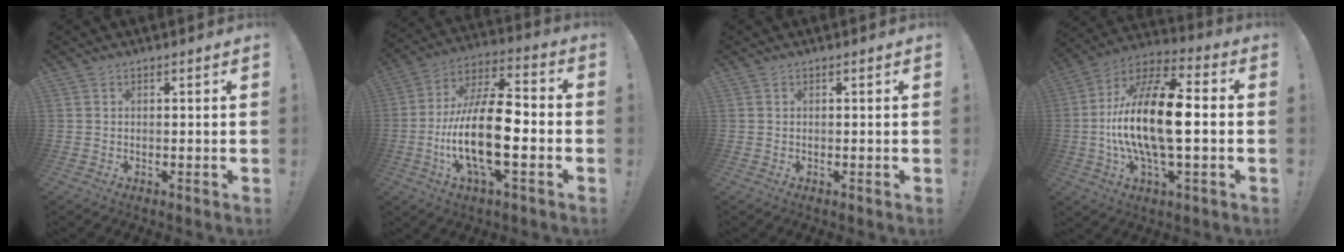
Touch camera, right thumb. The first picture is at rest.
{"total": 21.0, "force": [-4.6, 7.8, 19.0], "torque": [-0.380, 0.013, -0.077]}
{"total": 0.0}
{"total": 20.9, "force": [-1.8, 7.9, 19.3], "torque": [-0.370, 0.003, -0.035]}